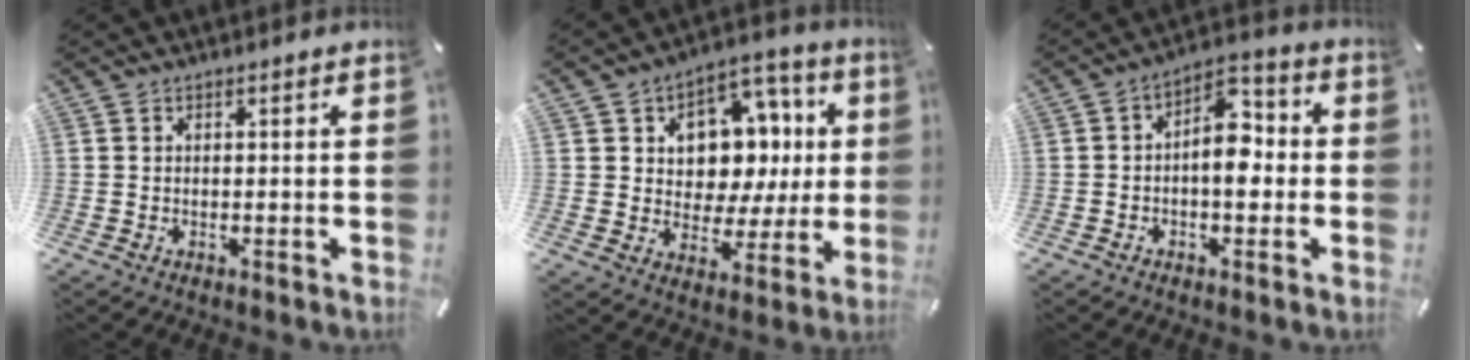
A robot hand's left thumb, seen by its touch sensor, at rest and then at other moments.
{"total": 11.4, "force": [2.5, 9.8, 5.2], "torque": [-0.063, -0.026, 0.051]}
{"total": 9.0, "force": [-1.0, 5.3, 7.2], "torque": [-0.101, 0.003, -0.021]}